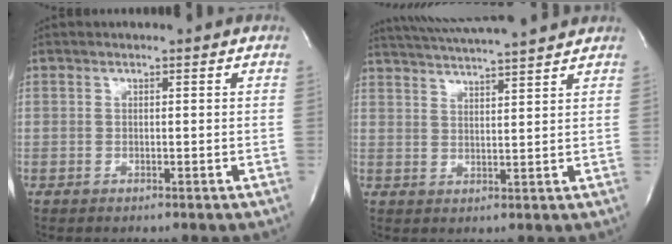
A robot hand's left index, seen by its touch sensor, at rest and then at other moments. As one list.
[{"total": 12.6, "force": [11.5, -0.3, 4.9], "torque": [-0.092, 0.019, 0.164]}]